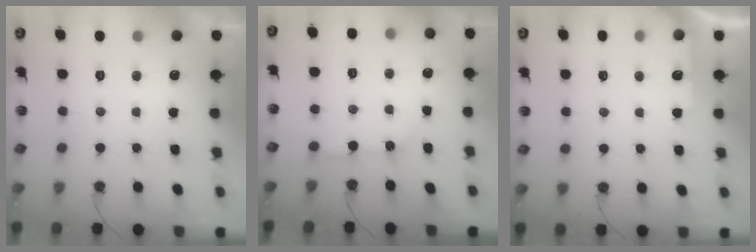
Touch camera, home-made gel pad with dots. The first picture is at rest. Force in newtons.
{"total": 5.3, "press": 5.3, "slide": 0.4}
{"total": 4.2, "press": 4.1, "slide": 0.6}